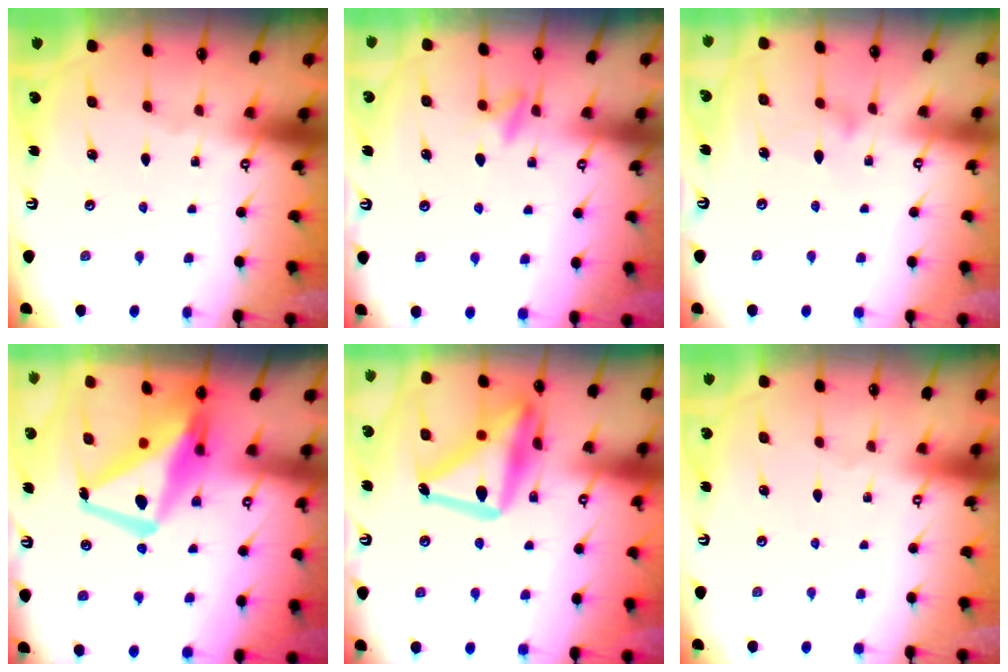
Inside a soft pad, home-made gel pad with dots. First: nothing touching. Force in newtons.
{"total": 5.4, "press": 5.1, "slide": 1.7}
{"total": 7.0, "press": 7.0, "slide": 0.5}
{"total": 16.9, "press": 16.9, "slide": 1.7}
{"total": 22.8, "press": 22.8, "slide": 1.8}
{"total": 4.0, "press": 4.0, "slide": 0.1}